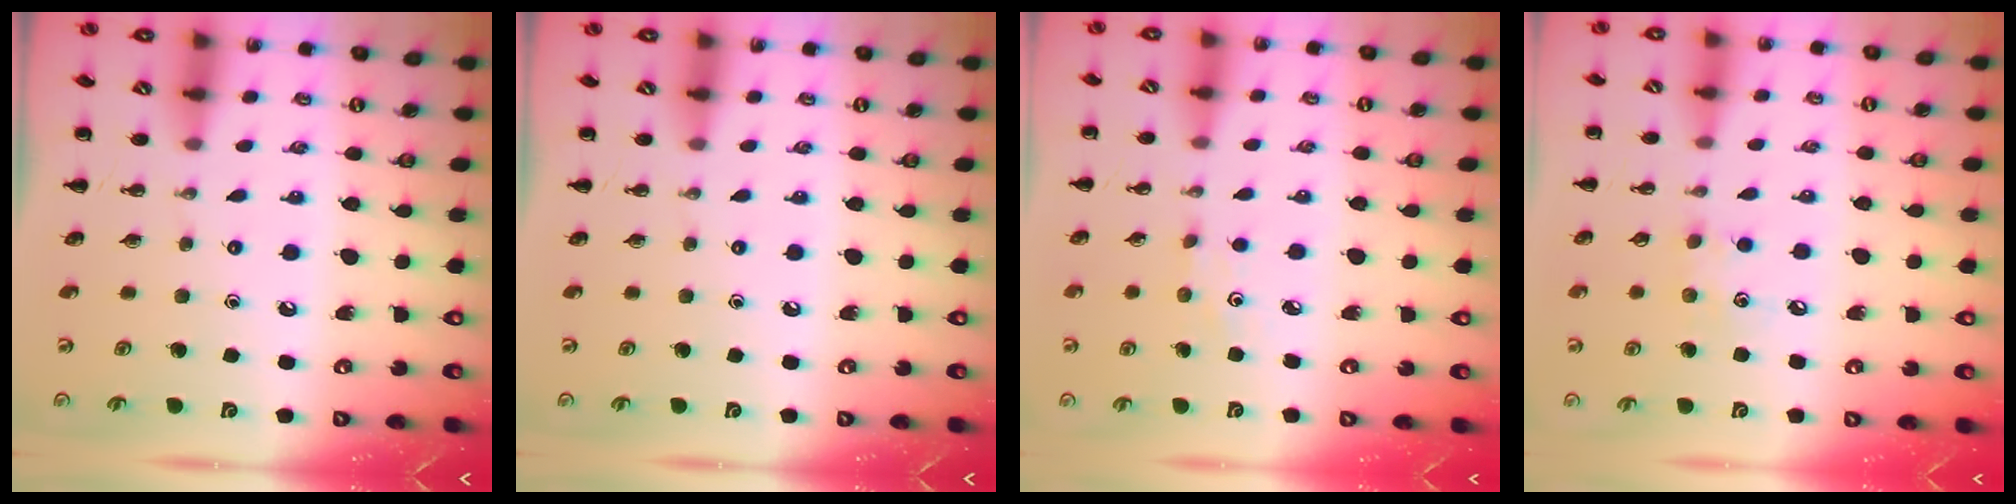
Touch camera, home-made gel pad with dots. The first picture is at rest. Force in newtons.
{"total": 0.0}
{"total": 1.4, "press": 1.3, "slide": 0.4}
{"total": 6.3, "press": 6.2, "slide": 1.1}